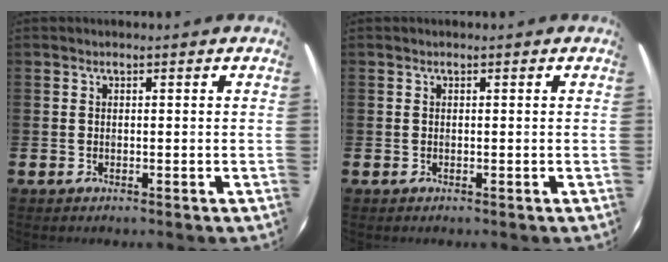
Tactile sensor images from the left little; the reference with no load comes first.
{"total": 0.0}